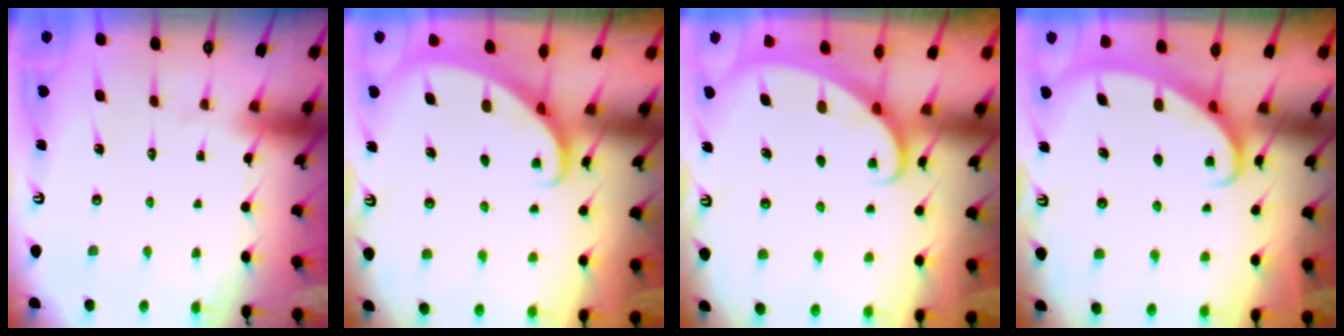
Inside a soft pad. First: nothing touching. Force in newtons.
{"total": 1.8, "press": 1.8, "slide": 0.1}
{"total": 1.7, "press": 1.7, "slide": 0.2}
{"total": 2.5, "press": 2.5, "slide": 0.4}